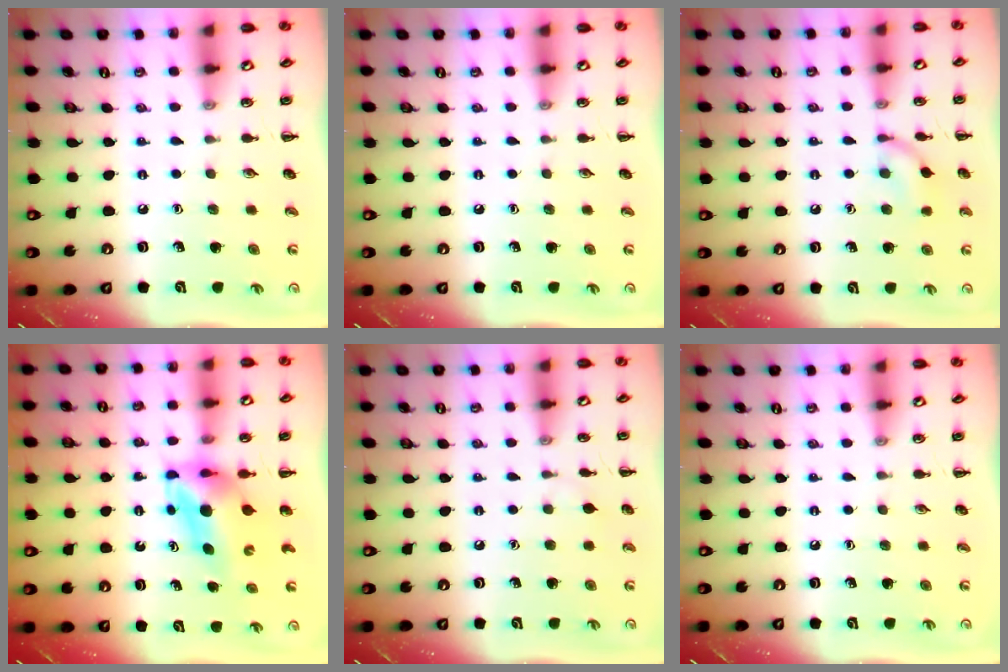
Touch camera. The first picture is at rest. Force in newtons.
{"total": 0.0}
{"total": 8.3, "press": 8.2, "slide": 0.7}
{"total": 5.2, "press": 5.1, "slide": 1.0}
{"total": 3.9, "press": 3.6, "slide": 1.5}
{"total": 0.0}